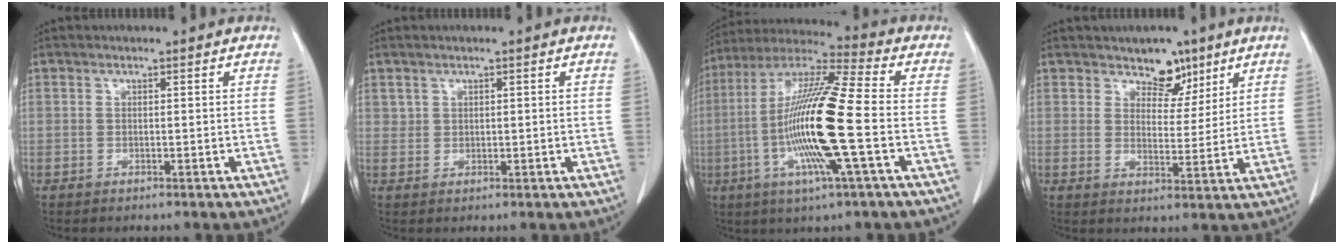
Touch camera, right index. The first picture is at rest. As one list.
[{"total": 1.2, "force": [0.7, 0.9, 0.2], "torque": [0.006, 0.001, 0.011]}, {"total": 17.8, "force": [-3.4, 0.3, 17.4], "torque": [-0.350, -0.009, -0.075]}, {"total": 5.7, "force": [4.1, 3.3, 2.1], "torque": [-0.018, -0.004, 0.065]}]